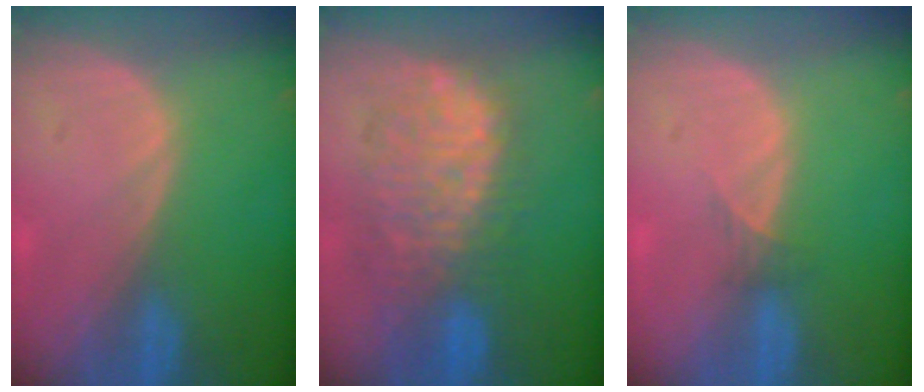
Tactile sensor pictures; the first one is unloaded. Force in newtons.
{"total": 10.1, "press": 9.6, "slide": 3.1}
{"total": 1.3, "press": 1.0, "slide": 0.8}